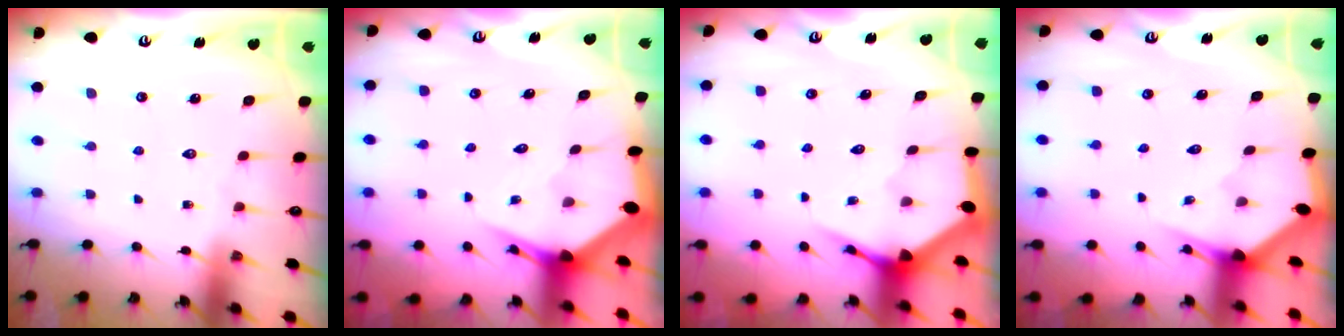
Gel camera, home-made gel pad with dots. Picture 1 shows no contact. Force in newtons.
{"total": 3.7, "press": 3.6, "slide": 0.3}
{"total": 3.7, "press": 3.7, "slide": 0.5}
{"total": 2.3, "press": 2.3, "slide": 0.1}